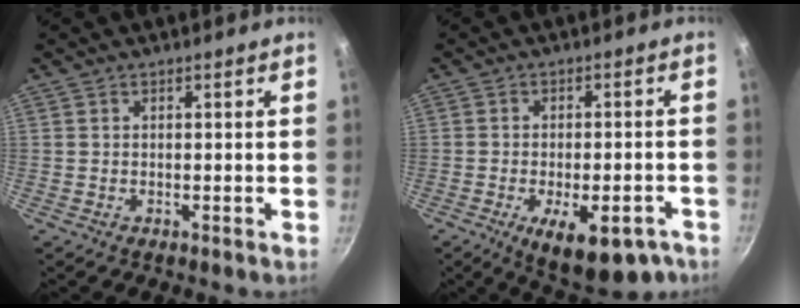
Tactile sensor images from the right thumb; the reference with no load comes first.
{"total": 12.7, "force": [-6.4, 5.5, 9.5], "torque": [-0.111, 0.021, -0.077]}